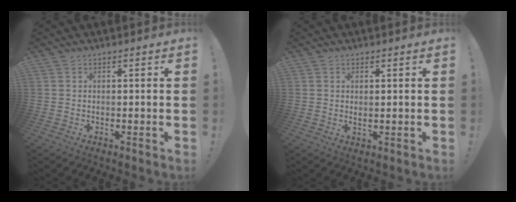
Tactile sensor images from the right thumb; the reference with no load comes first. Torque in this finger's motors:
{"motor_torque": [0.16, -0.28, -0.12, 0.35, -0.03]}